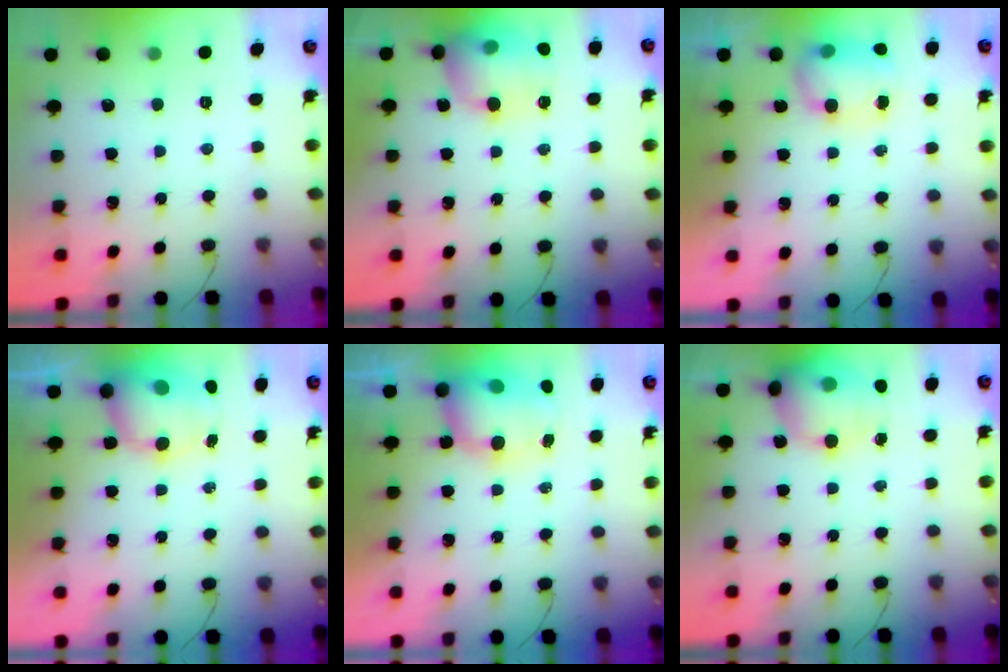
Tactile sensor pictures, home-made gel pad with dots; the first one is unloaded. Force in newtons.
{"total": 16.2, "press": 16.0, "slide": 2.4}
{"total": 8.6, "press": 8.5, "slide": 0.7}
{"total": 9.2, "press": 9.1, "slide": 1.7}
{"total": 9.8, "press": 9.5, "slide": 2.2}
{"total": 16.7, "press": 16.4, "slide": 3.1}